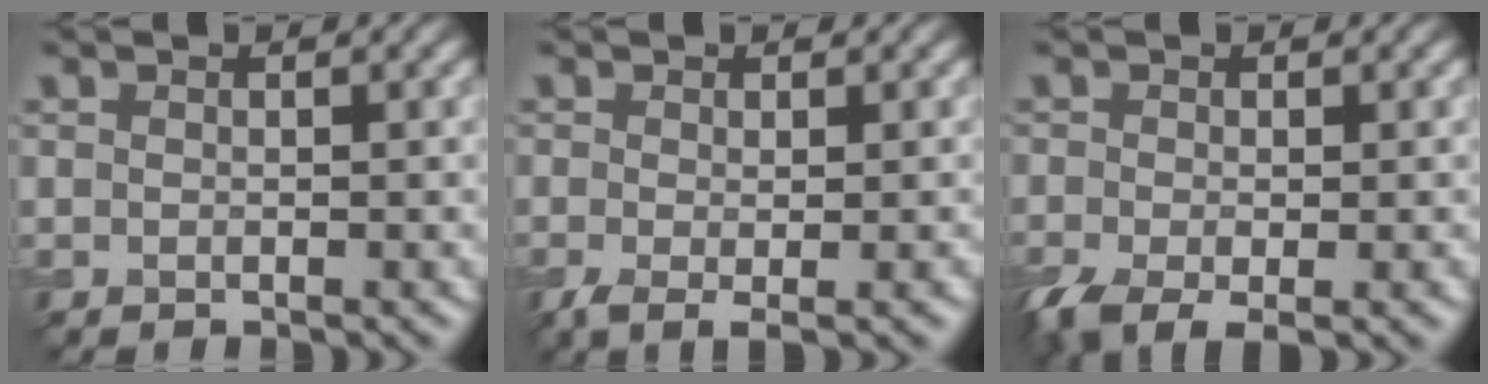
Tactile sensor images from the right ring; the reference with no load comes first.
{"total": 2.2, "force": [-0.6, 0.5, 2.1], "torque": [-0.044, -0.010, -0.014]}
{"total": 4.4, "force": [-2.3, 1.9, 3.3], "torque": [-0.069, -0.012, -0.044]}